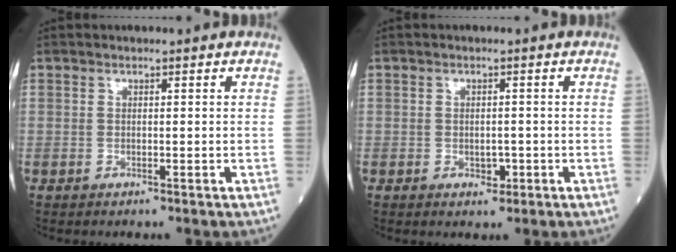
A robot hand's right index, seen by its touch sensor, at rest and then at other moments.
{"total": 2.1, "force": [-0.7, 1.3, 1.5], "torque": [-0.021, 0.001, -0.006]}